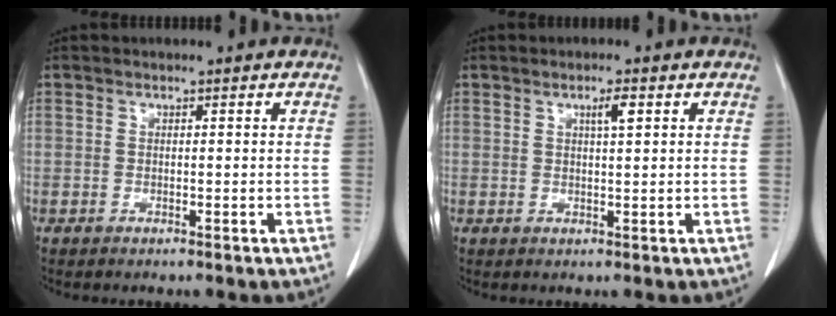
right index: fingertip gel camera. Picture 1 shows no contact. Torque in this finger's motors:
{"motor_torque": [0.19, 0.10, 0.04, 0.01]}